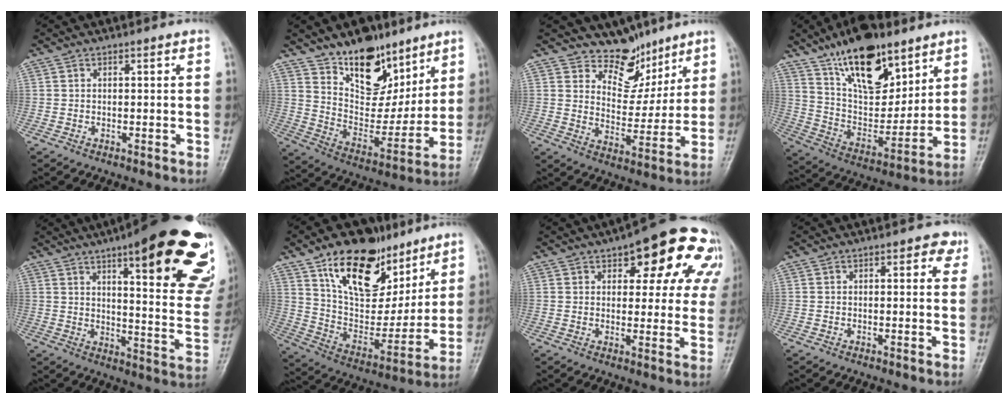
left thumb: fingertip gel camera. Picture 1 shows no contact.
{"total": 17.6, "force": [11.8, 10.1, 8.3], "torque": [-0.068, -0.074, 0.207]}
{"total": 9.9, "force": [7.9, 5.7, 1.5], "torque": [0.022, -0.062, 0.139]}
{"total": 20.6, "force": [13.3, 9.6, 12.5], "torque": [-0.157, -0.068, 0.239]}
{"total": 30.4, "force": [17.1, 7.7, 23.9], "torque": [-0.237, -0.056, 0.227]}
{"total": 23.7, "force": [13.6, 13.3, 14.1], "torque": [-0.173, -0.046, 0.236]}
{"total": 17.8, "force": [8.7, 7.8, 13.4], "torque": [-0.123, -0.007, 0.104]}
{"total": 3.3, "force": [1.6, 1.7, 2.4], "torque": [-0.009, -0.001, 0.010]}